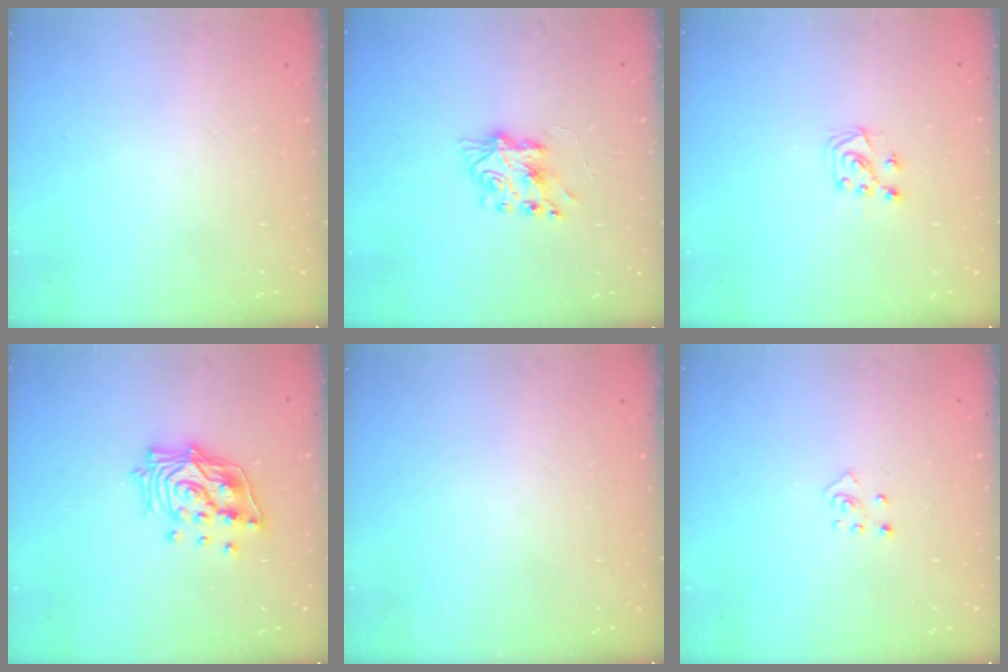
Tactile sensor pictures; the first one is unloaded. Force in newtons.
{"total": 7.9, "press": 7.8, "slide": 1.0}
{"total": 7.3, "press": 7.2, "slide": 0.5}
{"total": 15.1, "press": 15.0, "slide": 2.0}
{"total": 0.0}
{"total": 3.4, "press": 3.4, "slide": 0.3}